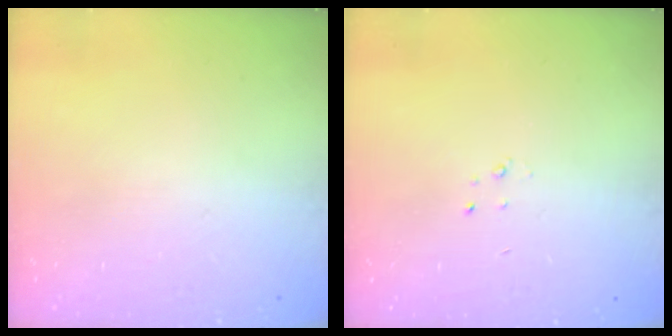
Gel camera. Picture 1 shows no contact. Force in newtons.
{"total": 2.3, "press": 2.3, "slide": 0.3}